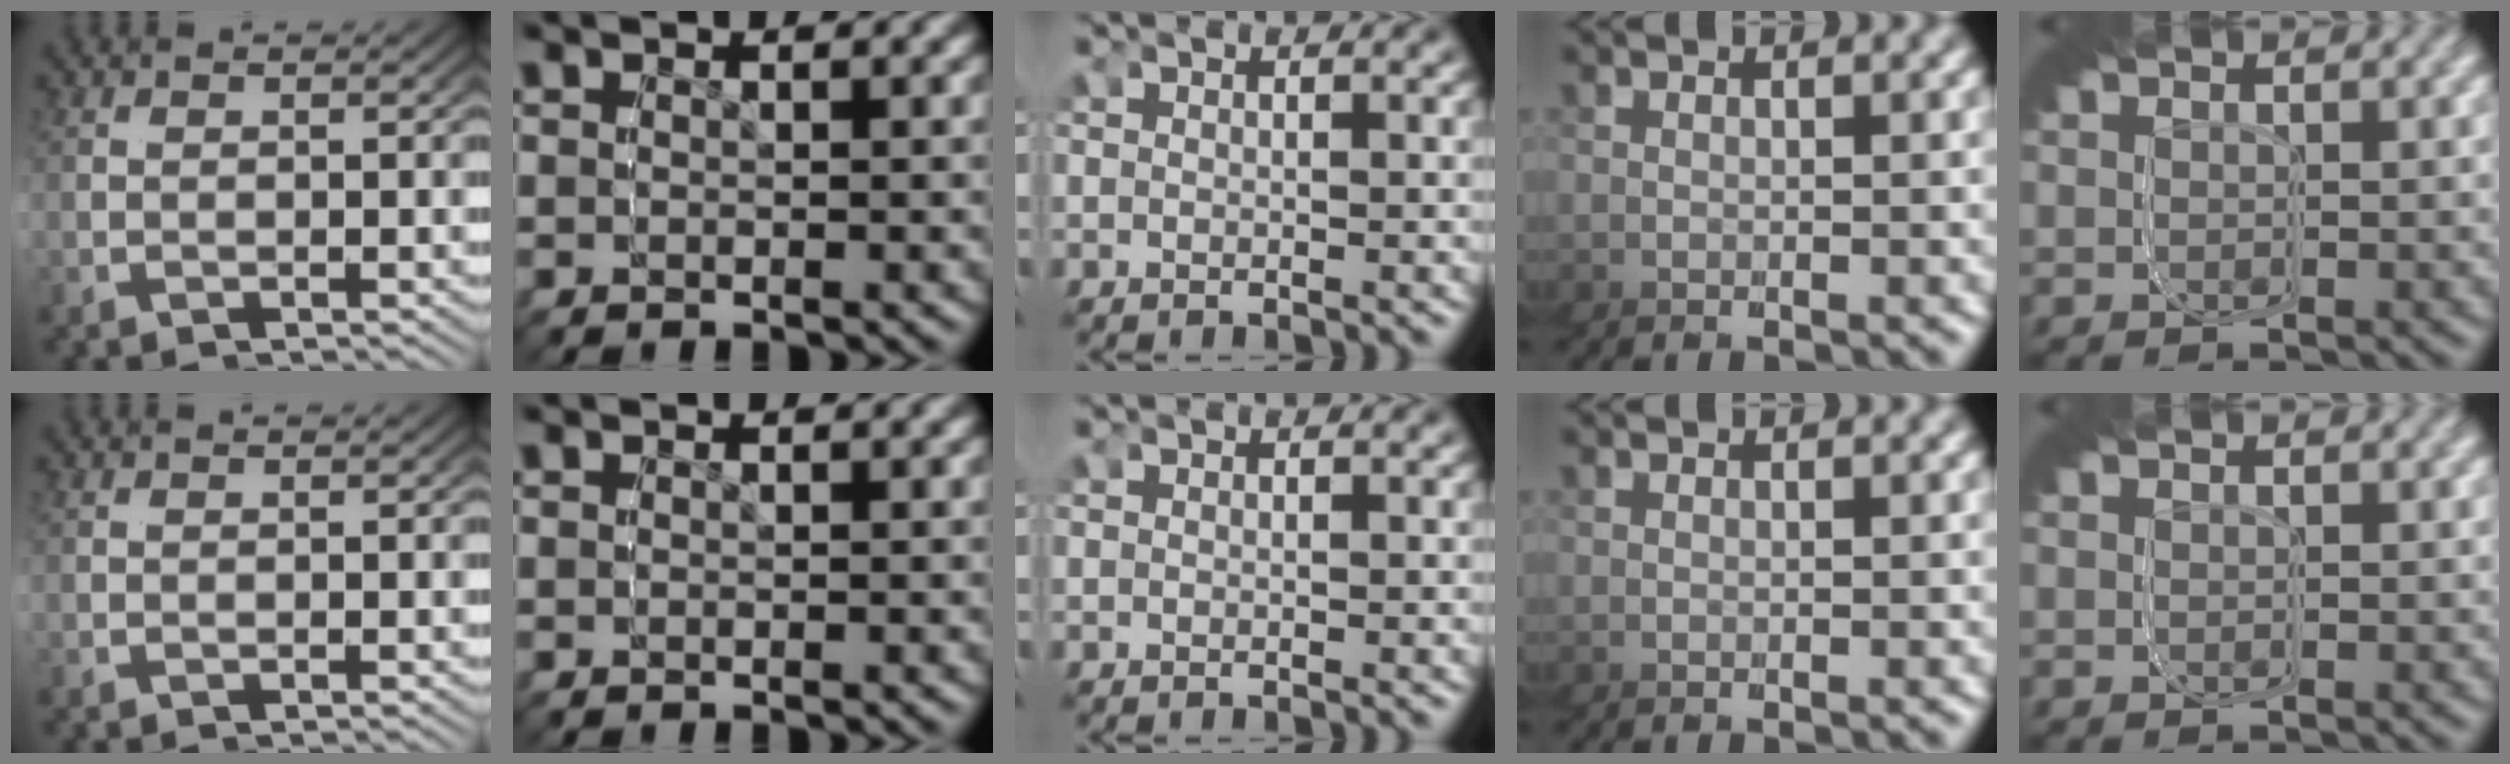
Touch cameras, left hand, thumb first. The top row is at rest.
{}